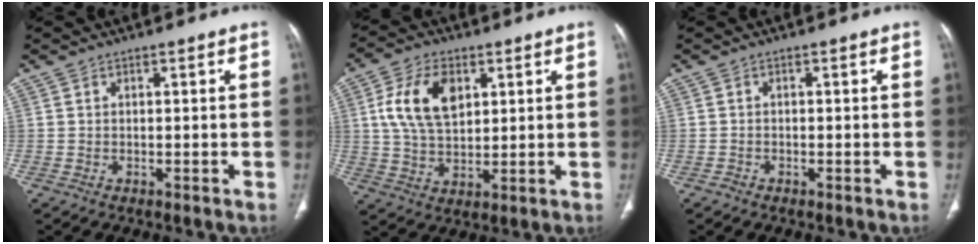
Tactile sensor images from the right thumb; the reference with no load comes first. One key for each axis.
{"total": 11.6, "fx": 3.5, "fy": 7.0, "fz": 8.6, "tx": -0.151, "ty": -0.005, "tz": 0.069}
{"total": 0.8, "fx": -0.6, "fy": 0.5, "fz": 0.0, "tx": -0.002, "ty": 0.002, "tz": -0.016}